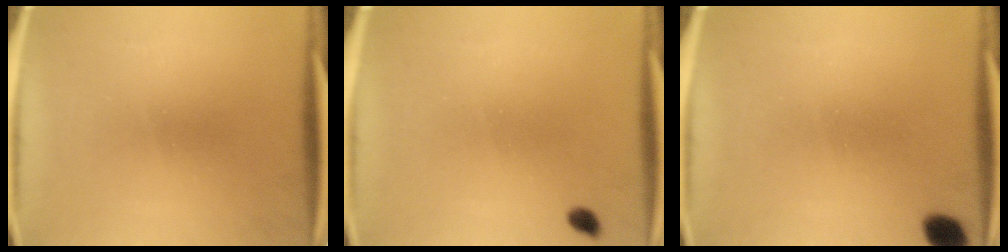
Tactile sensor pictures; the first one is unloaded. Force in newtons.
{"total": 1.3}
{"total": 3.8}